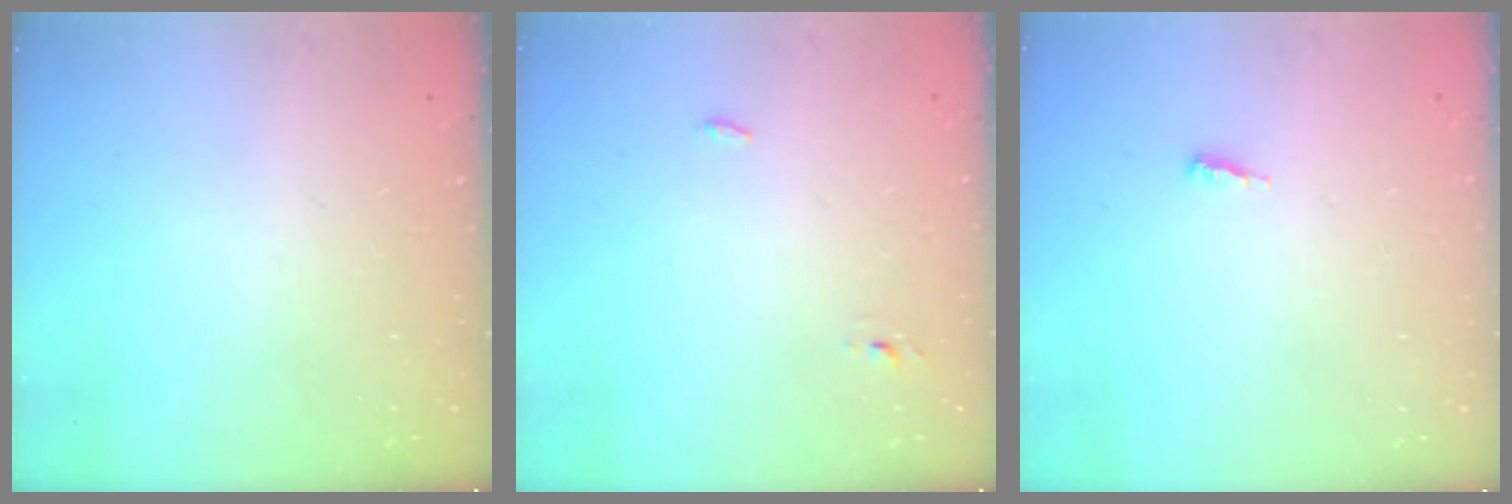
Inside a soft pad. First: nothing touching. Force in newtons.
{"total": 2.8, "press": 2.6, "slide": 0.9}
{"total": 3.1, "press": 3.1, "slide": 0.3}